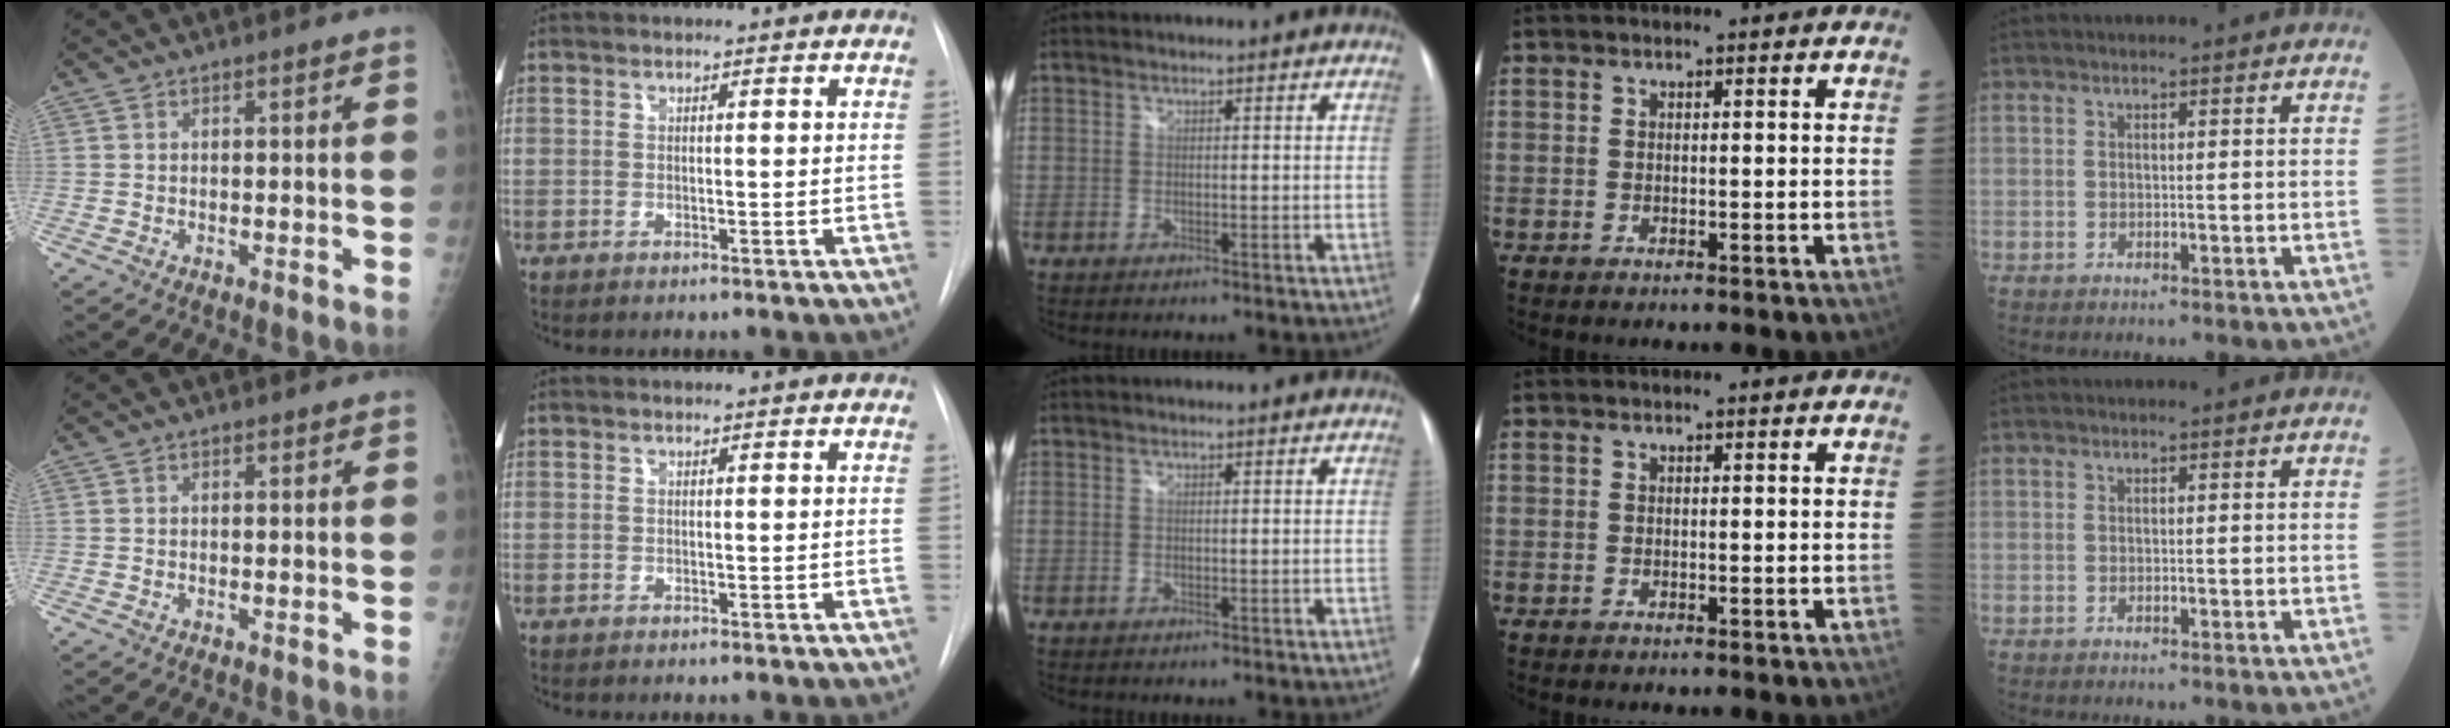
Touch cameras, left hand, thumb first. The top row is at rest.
{}